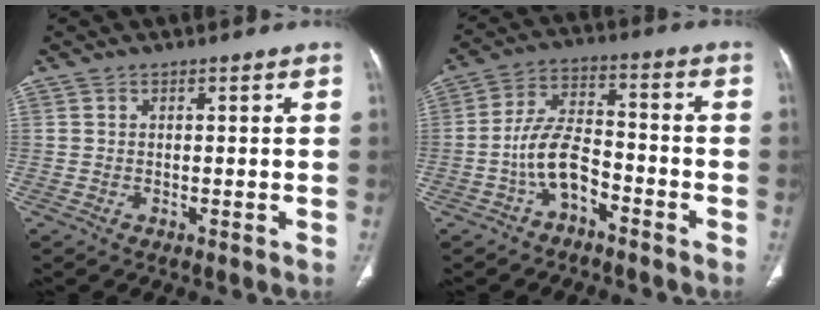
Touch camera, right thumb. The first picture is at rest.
{"total": 8.5, "force": [-4.0, 4.6, 5.9], "torque": [-0.101, 0.046, -0.079]}